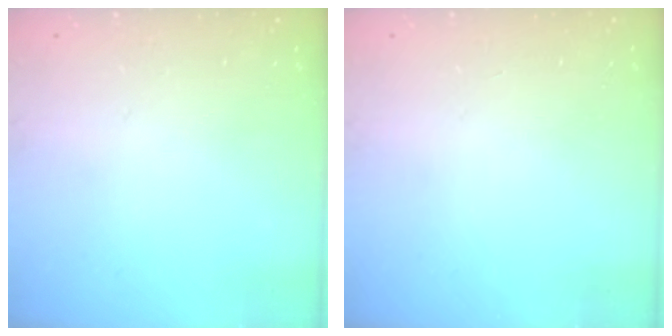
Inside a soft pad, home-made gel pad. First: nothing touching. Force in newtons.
{"total": 0.0}